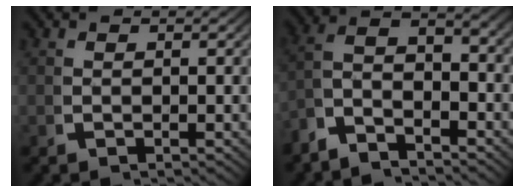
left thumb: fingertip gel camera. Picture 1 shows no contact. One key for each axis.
{"total": 7.9, "fx": -1.0, "fy": 5.6, "fz": 5.5, "tx": -0.091, "ty": -0.002, "tz": -0.037}